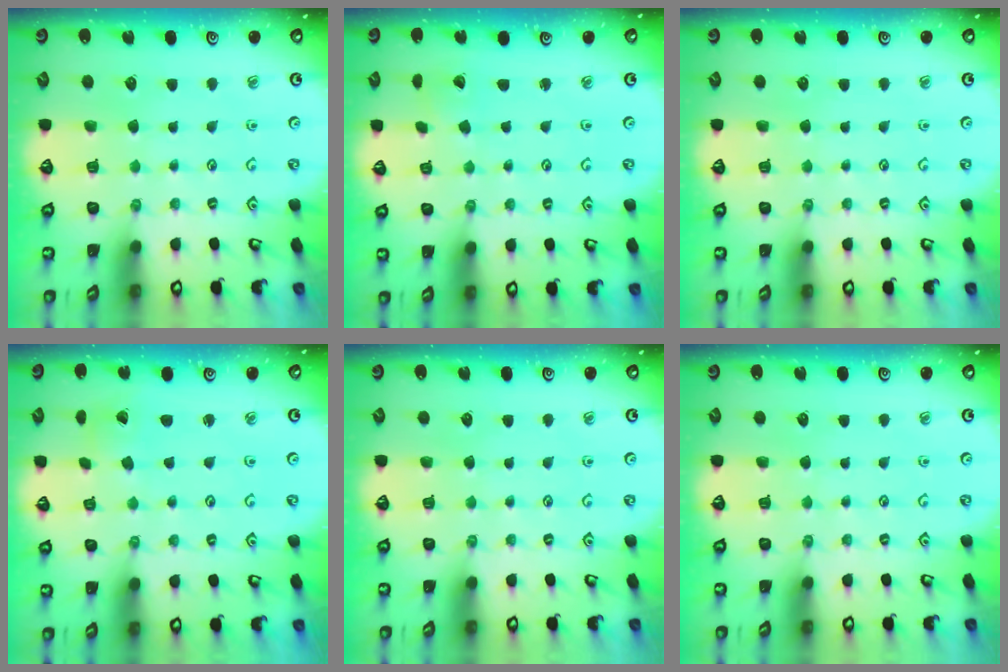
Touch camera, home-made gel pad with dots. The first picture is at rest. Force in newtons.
{"total": 1.7, "press": 1.7, "slide": 0.3}
{"total": 0.0}
{"total": 2.8, "press": 2.8, "slide": 0.1}
{"total": 0.0}
{"total": 0.0}